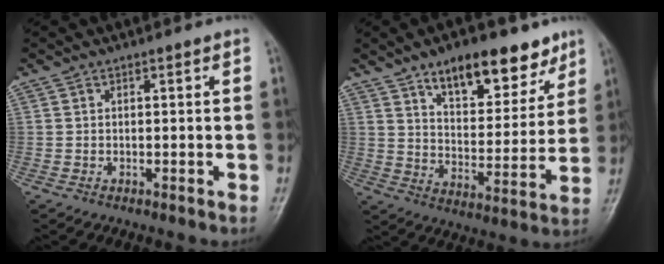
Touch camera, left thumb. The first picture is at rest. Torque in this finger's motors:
{"motor_torque": [0.66, 0.50, 0.52, -1.04, 0.16]}